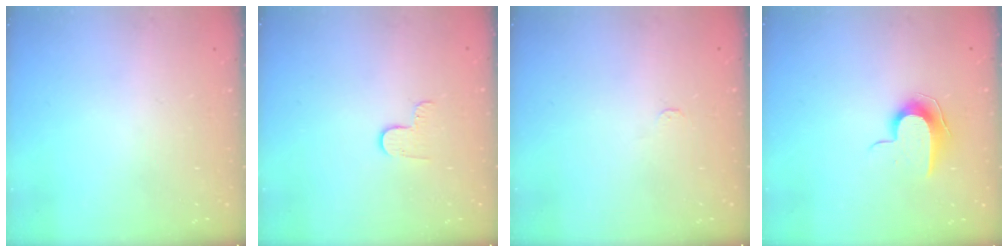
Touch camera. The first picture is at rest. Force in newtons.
{"total": 3.3, "press": 3.3, "slide": 0.4}
{"total": 1.7, "press": 1.7, "slide": 0.2}
{"total": 9.2, "press": 9.1, "slide": 1.0}